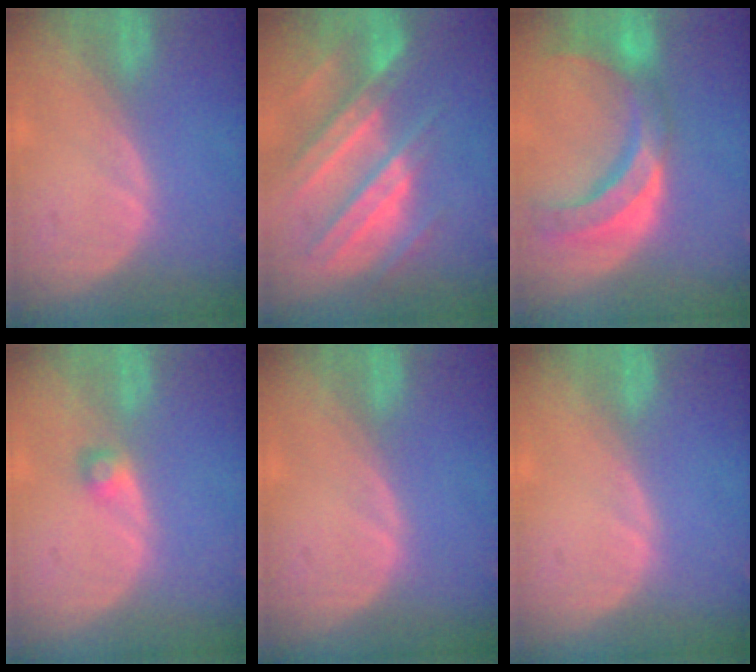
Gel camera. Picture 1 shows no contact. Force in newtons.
{"total": 10.8, "press": 9.6, "slide": 4.9}
{"total": 10.6, "press": 9.3, "slide": 5.1}
{"total": 1.8, "press": 1.7, "slide": 0.3}
{"total": 0.0}
{"total": 0.0}